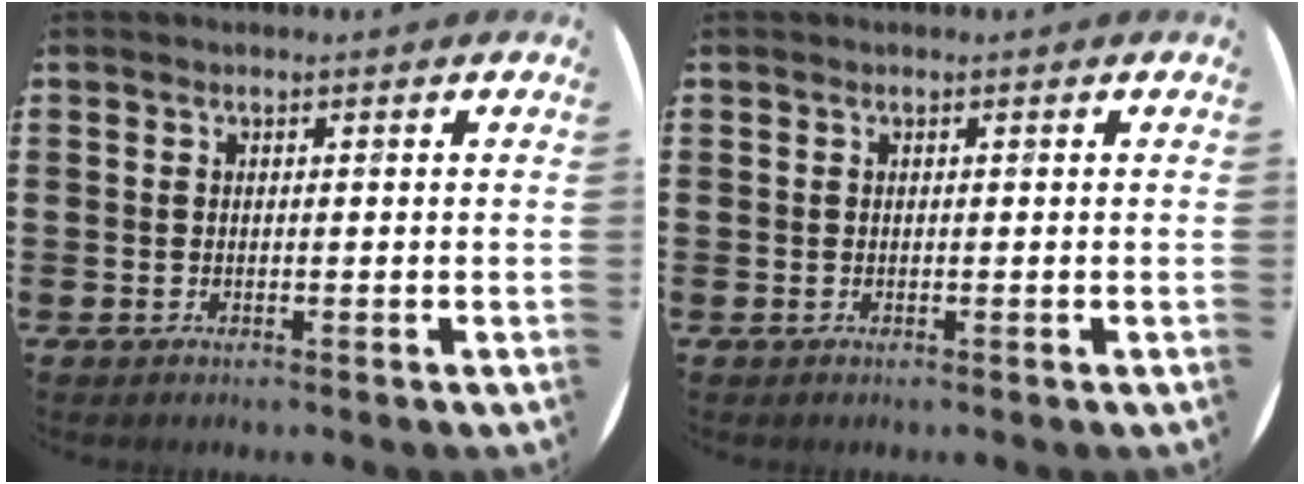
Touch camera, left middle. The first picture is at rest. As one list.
[{"total": 0.0}]